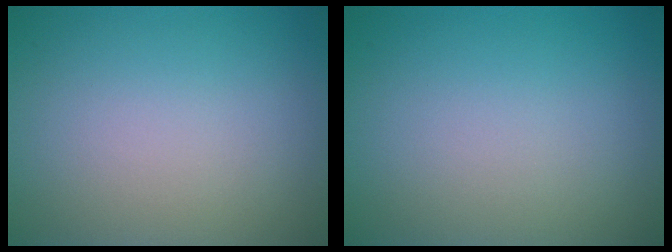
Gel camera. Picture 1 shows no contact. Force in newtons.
{"total": 0.0}